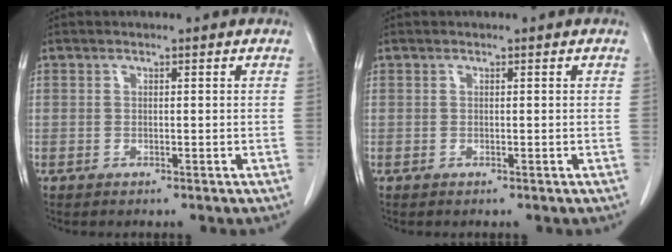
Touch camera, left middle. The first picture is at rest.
{"total": 0.0}